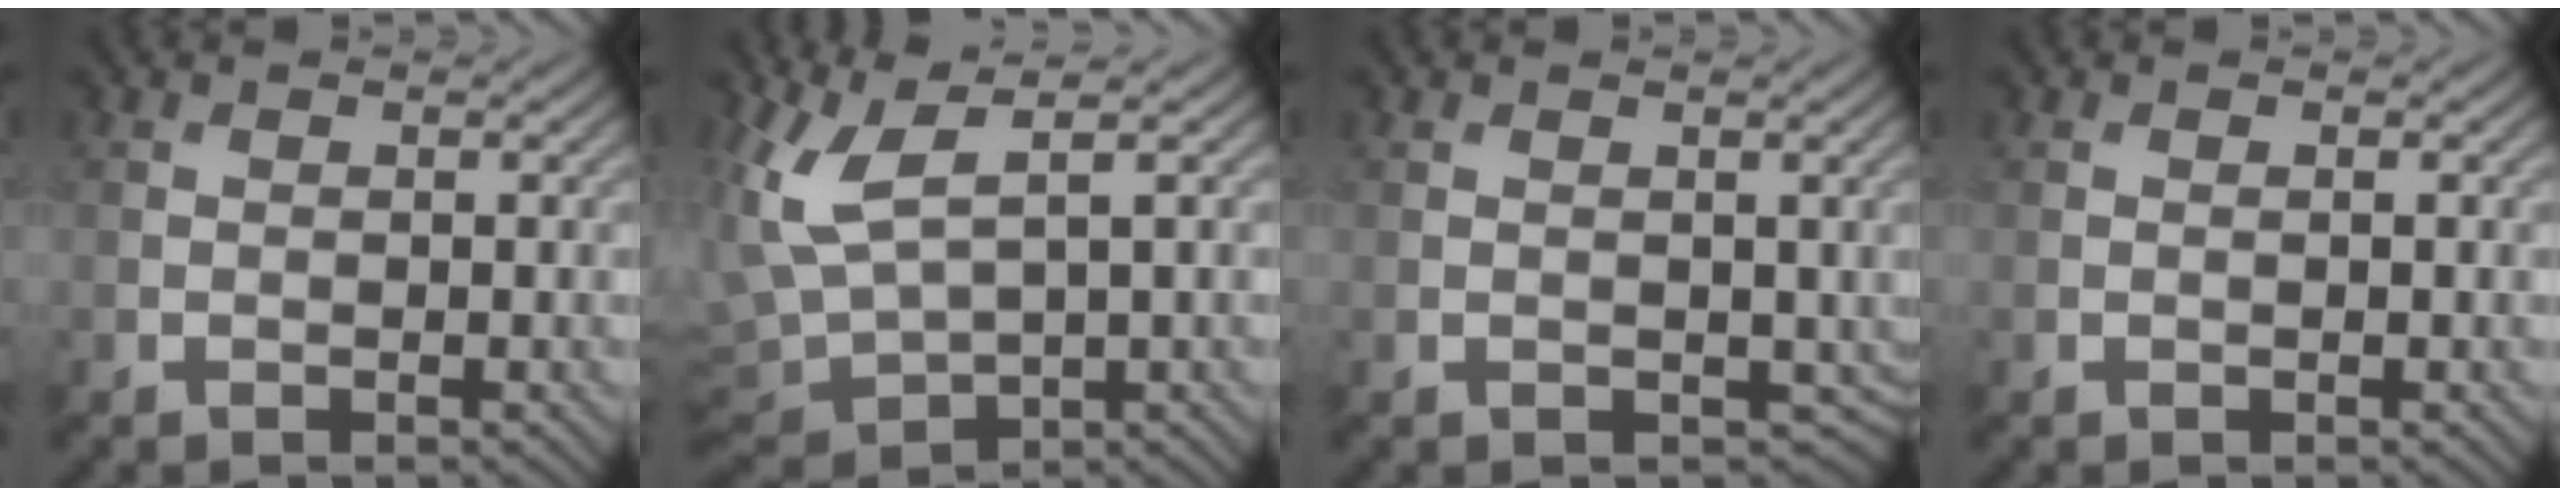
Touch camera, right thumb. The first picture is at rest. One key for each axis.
{"total": 7.5, "fx": 3.0, "fy": 2.6, "fz": 6.3, "tx": -0.168, "ty": 0.001, "tz": 0.061}
{"total": 2.3, "fx": 0.6, "fy": 1.8, "fz": 1.4, "tx": -0.025, "ty": -0.012, "tz": 0.016}
{"total": 0.0}